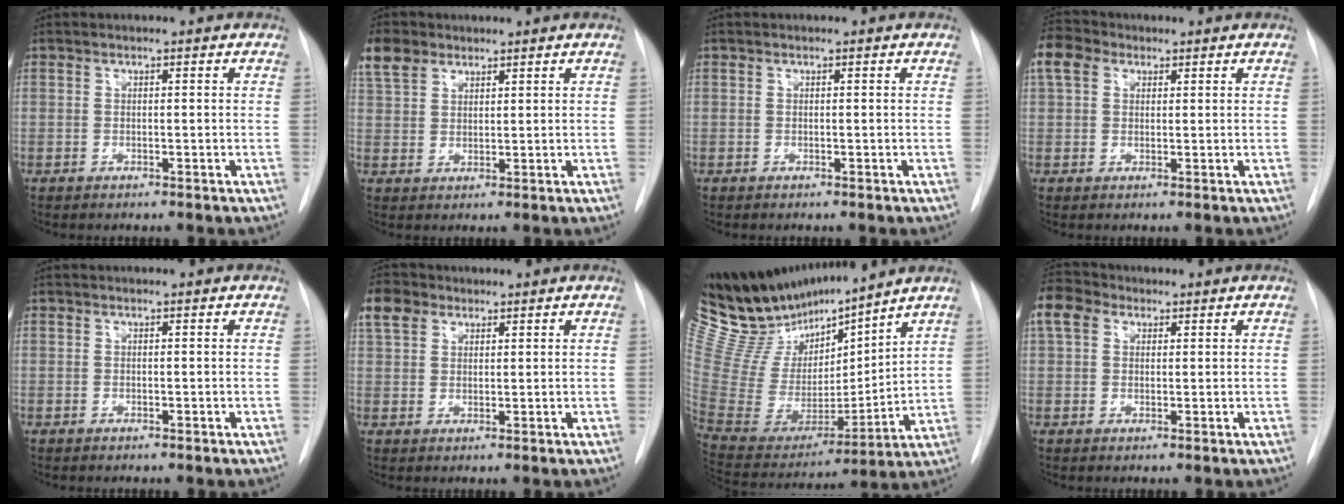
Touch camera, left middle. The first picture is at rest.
{"total": 5.5, "force": [3.9, 3.4, 2.0], "torque": [-0.047, 0.015, 0.084]}
{"total": 0.0}
{"total": 5.7, "force": [2.8, 4.1, 3.0], "torque": [-0.074, 0.031, 0.054]}
{"total": 0.0}
{"total": 4.9, "force": [3.0, 3.4, 2.0], "torque": [-0.050, 0.017, 0.060]}
{"total": 22.2, "force": [19.4, 4.4, 9.8], "torque": [-0.180, -0.009, 0.364]}
{"total": 7.9, "force": [3.8, 5.6, 4.0], "torque": [-0.098, 0.039, 0.073]}